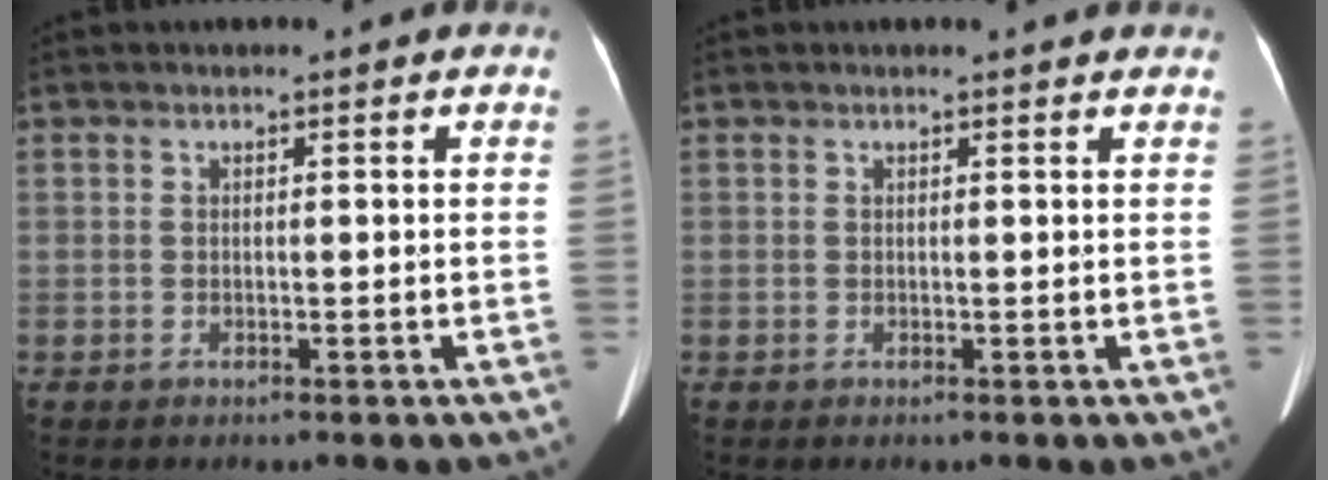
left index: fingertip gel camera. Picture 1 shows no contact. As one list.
[{"total": 1.9, "force": [1.9, 0.1, 0.3], "torque": [-0.010, 0.001, 0.012]}]